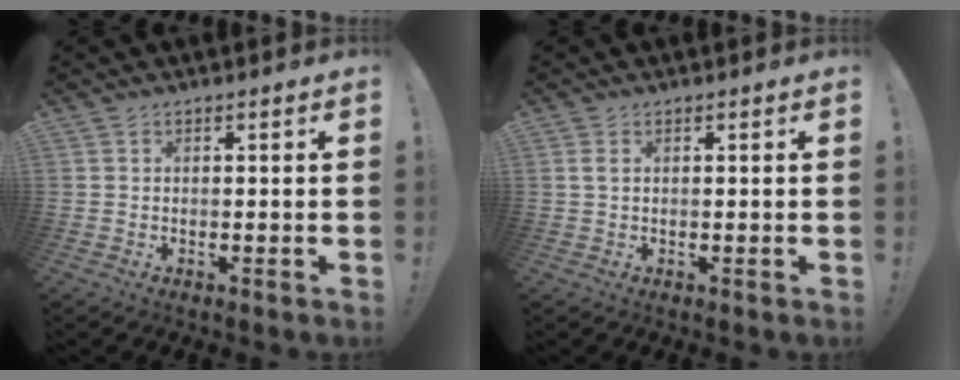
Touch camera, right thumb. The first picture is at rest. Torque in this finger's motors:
{"motor_torque": [0.00, 0.01, 0.21, 0.21, 0.00]}